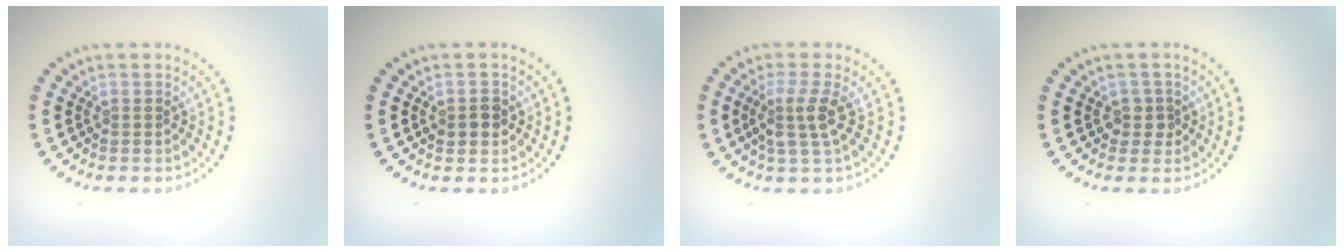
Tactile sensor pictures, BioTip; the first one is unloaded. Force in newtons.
{"total": 1.7, "press": 1.7, "slide": 0.1}
{"total": 2.8, "press": 2.2, "slide": 1.7}
{"total": 1.4, "press": 1.2, "slide": 0.7}